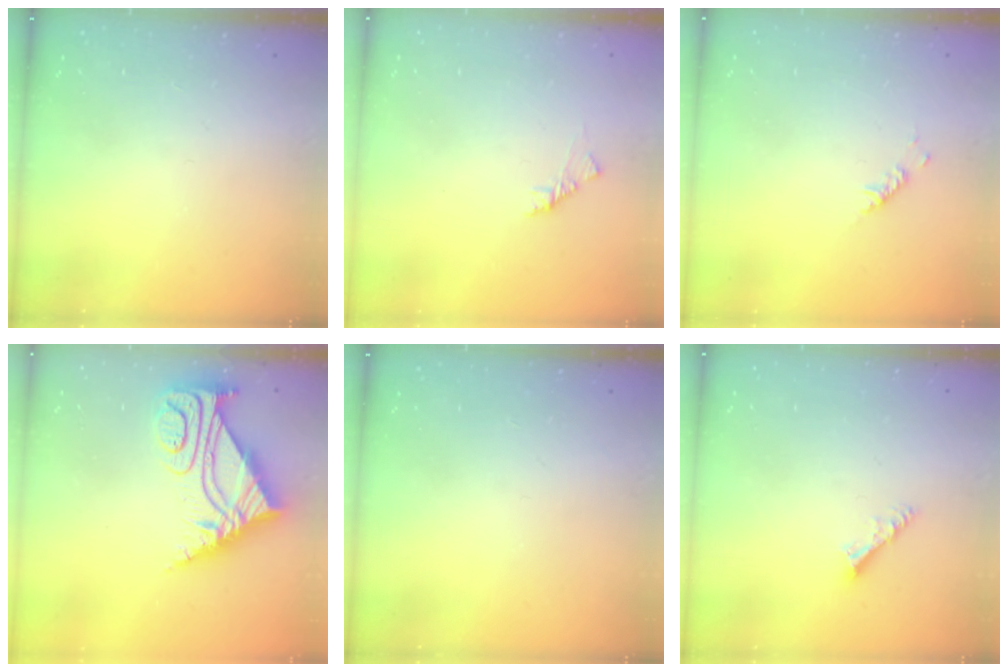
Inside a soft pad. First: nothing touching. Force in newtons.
{"total": 1.7, "press": 1.6, "slide": 0.5}
{"total": 2.9, "press": 2.9, "slide": 0.6}
{"total": 9.9, "press": 9.8, "slide": 1.0}
{"total": 0.0}
{"total": 4.4, "press": 4.4, "slide": 0.1}